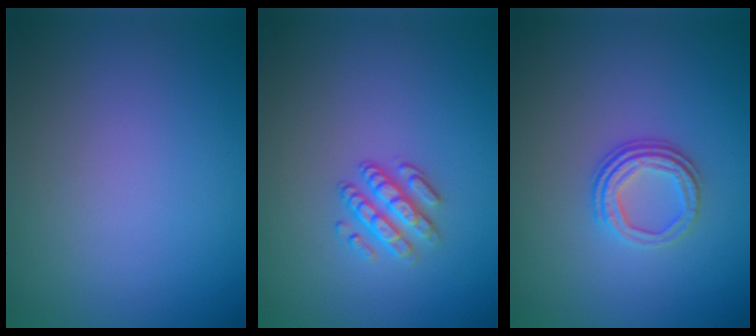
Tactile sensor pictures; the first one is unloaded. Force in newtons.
{"total": 2.7, "press": 2.4, "slide": 1.2}
{"total": 3.0, "press": 2.3, "slide": 2.0}